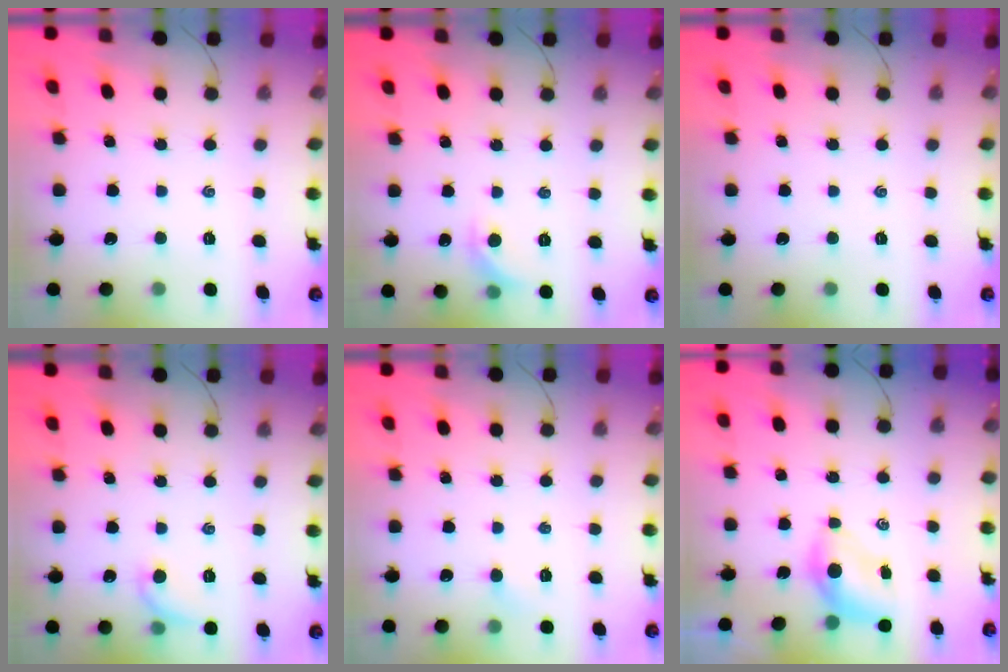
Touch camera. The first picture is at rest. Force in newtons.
{"total": 6.0, "press": 5.8, "slide": 1.4}
{"total": 0.0}
{"total": 6.6, "press": 6.5, "slide": 1.3}
{"total": 2.2, "press": 2.1, "slide": 0.6}
{"total": 5.3, "press": 5.2, "slide": 1.3}